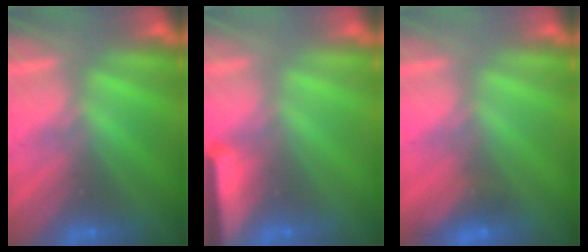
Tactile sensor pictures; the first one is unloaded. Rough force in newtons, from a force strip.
{"total": 7.7}
{"total": 2.4}